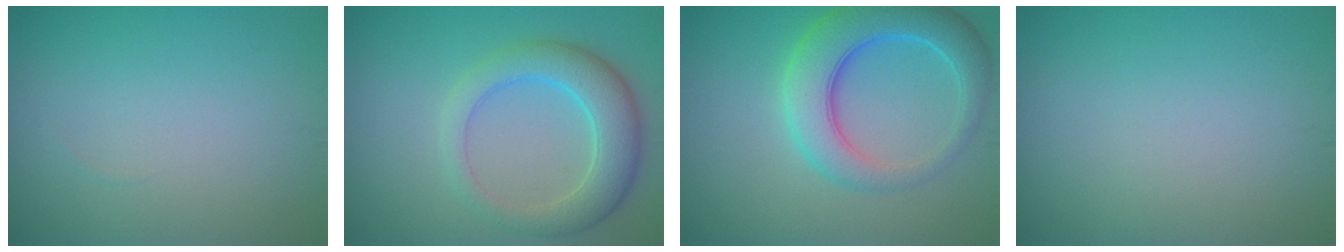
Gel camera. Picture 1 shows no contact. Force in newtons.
{"total": 5.4, "press": 5.4, "slide": 0.2}
{"total": 6.7, "press": 6.7, "slide": 0.4}
{"total": 0.0}